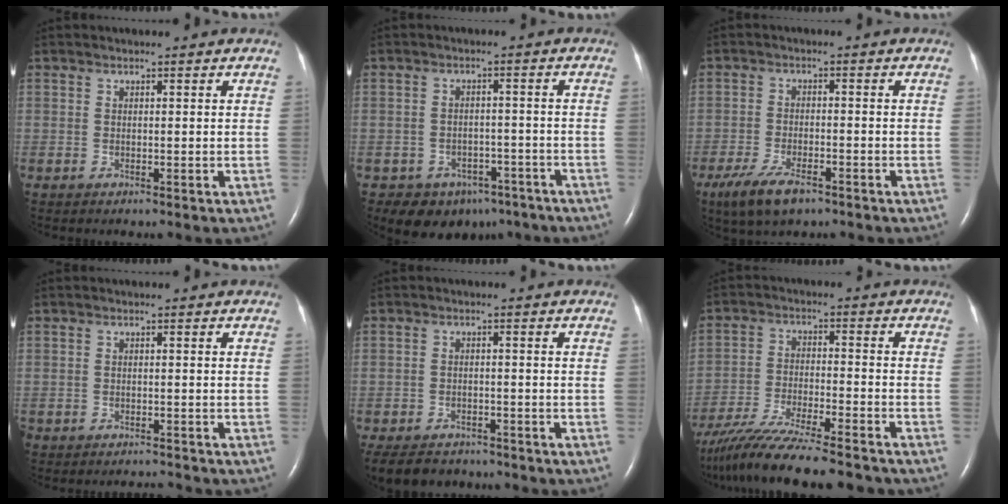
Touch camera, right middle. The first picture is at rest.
{"total": 8.8, "force": [-6.3, 5.9, 1.8], "torque": [-0.010, 0.016, -0.076]}
{"total": 7.0, "force": [-4.7, 2.3, 4.6], "torque": [-0.097, -0.012, -0.081]}
{"total": 1.9, "force": [-1.9, 0.0, -0.3], "torque": [0.005, -0.009, -0.026]}
{"total": 9.8, "force": [-8.1, 4.7, 3.1], "torque": [-0.069, -0.010, -0.112]}
{"total": 17.2, "force": [-14.9, 1.5, 8.6], "torque": [-0.168, -0.031, -0.248]}